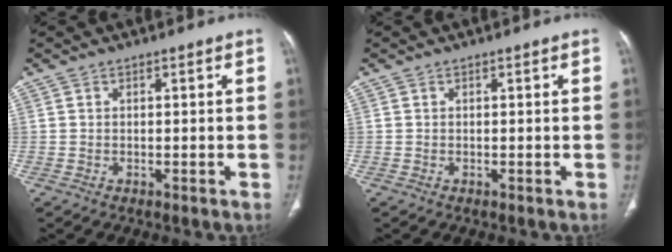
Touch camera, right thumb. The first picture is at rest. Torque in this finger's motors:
{"motor_torque": [0.00, 0.00, 0.00, 0.00, 0.00]}